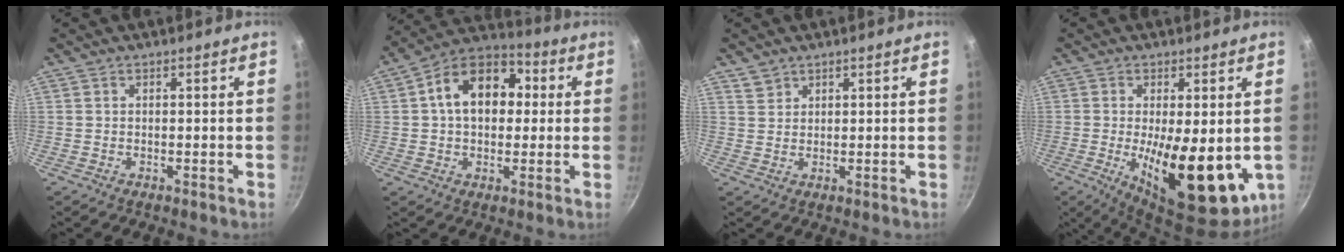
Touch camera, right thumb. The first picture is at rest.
{"total": 14.6, "force": [2.3, 9.9, 10.5], "torque": [-0.136, 0.027, 0.025]}
{"total": 2.1, "force": [1.6, 1.3, 0.0], "torque": [0.016, -0.007, 0.026]}
{"total": 18.4, "force": [-3.3, 7.2, 16.7], "torque": [-0.223, -0.032, -0.023]}